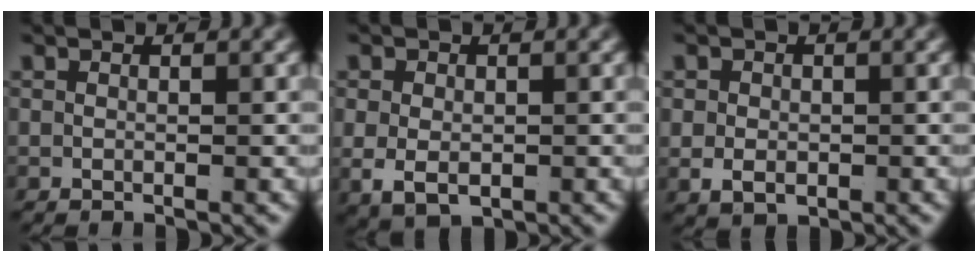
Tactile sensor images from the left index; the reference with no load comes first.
{"total": 3.8, "force": [-0.6, 2.9, 2.4], "torque": [-0.059, -0.030, 0.009]}
{"total": 2.5, "force": [-0.3, 2.0, 1.4], "torque": [-0.031, -0.018, 0.008]}